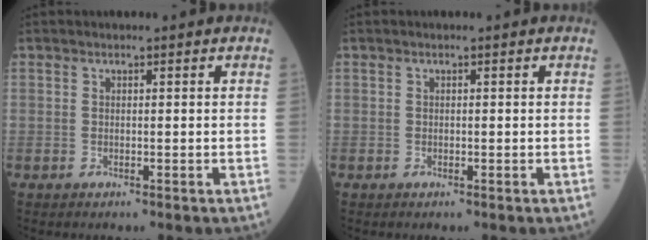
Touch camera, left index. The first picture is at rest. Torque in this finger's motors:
{"motor_torque": [-0.39, -0.09, 0.05, -0.01]}